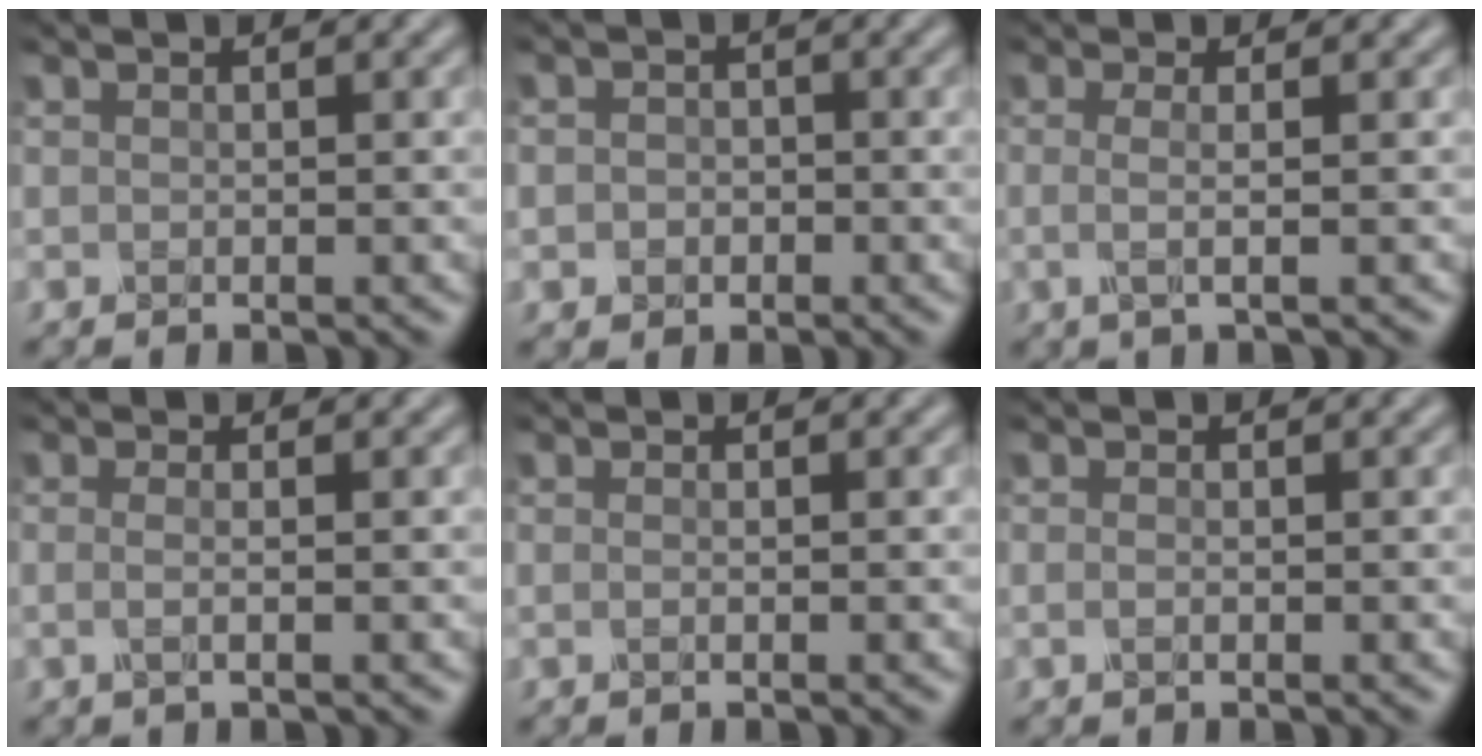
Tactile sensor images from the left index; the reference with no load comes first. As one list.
[{"total": 1.9, "force": [-0.3, 1.7, 0.7], "torque": [0.003, -0.001, -0.014]}, {"total": 2.3, "force": [-0.1, 0.8, 2.2], "torque": [-0.038, -0.004, -0.009]}, {"total": 1.8, "force": [-0.1, 0.7, 1.6], "torque": [-0.024, -0.006, -0.016]}, {"total": 0.7, "force": [-0.1, 0.3, 0.6], "torque": [-0.012, -0.006, -0.006]}, {"total": 0.7, "force": [-0.2, 0.2, 0.6], "torque": [-0.013, -0.003, -0.005]}]